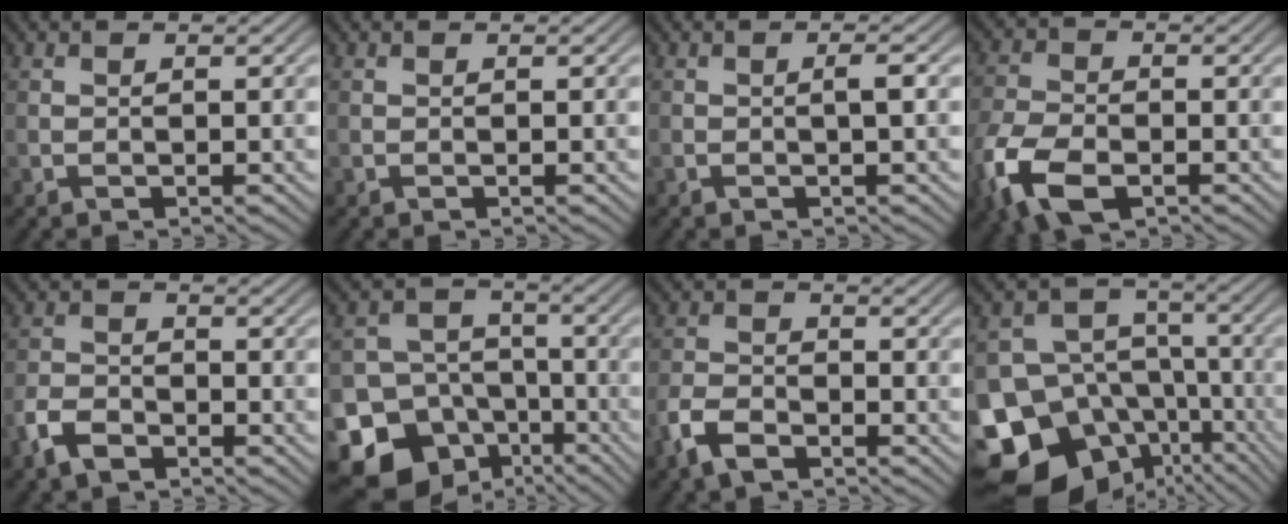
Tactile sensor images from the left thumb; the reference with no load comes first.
{"total": 0.0}
{"total": 1.2, "force": [-0.1, -0.1, 1.2], "torque": [-0.023, 0.005, -0.004]}
{"total": 10.0, "force": [-5.0, 5.3, 6.8], "torque": [-0.172, -0.023, -0.104]}
{"total": 4.1, "force": [-2.8, 2.1, 2.2], "torque": [-0.047, -0.004, -0.066]}
{"total": 15.7, "force": [-8.3, 12.5, 4.4], "torque": [-0.123, -0.051, -0.132]}
{"total": 4.6, "force": [-3.1, 2.2, 2.6], "torque": [-0.059, -0.005, -0.073]}
{"total": 21.9, "force": [-12.0, 16.7, 7.5], "torque": [-0.157, -0.056, -0.175]}